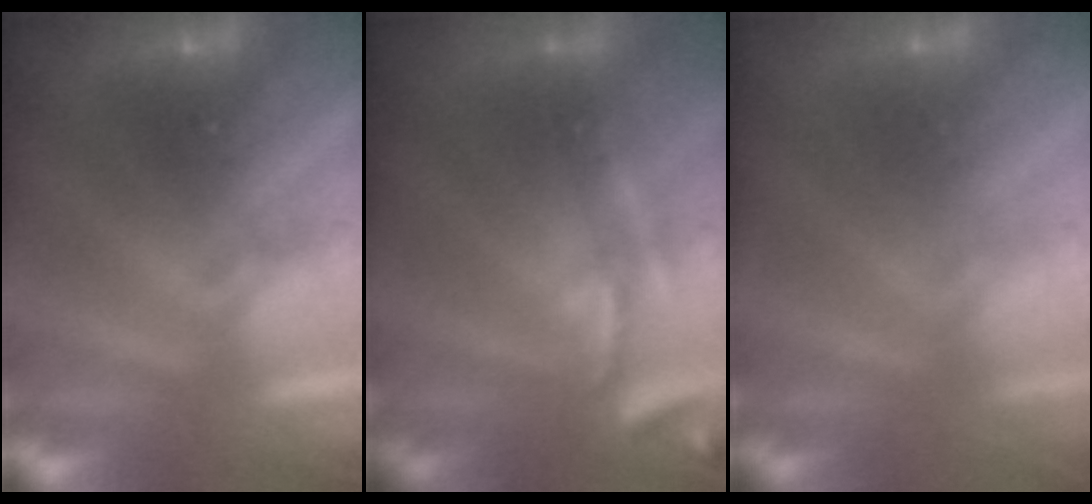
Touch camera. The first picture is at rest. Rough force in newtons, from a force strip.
{"total": 2.5}
{"total": 2.6}